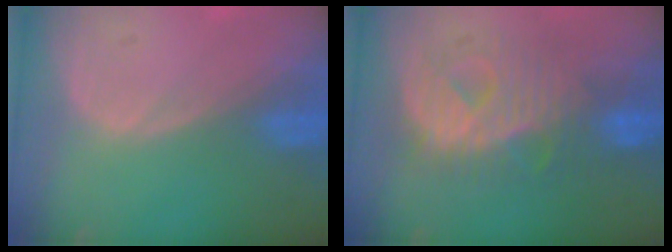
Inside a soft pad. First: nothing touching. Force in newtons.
{"total": 9.5, "press": 9.5, "slide": 0.5}